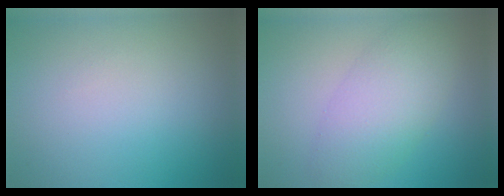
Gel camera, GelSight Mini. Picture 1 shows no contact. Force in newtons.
{"total": 5.4, "press": 5.4, "slide": 0.1}